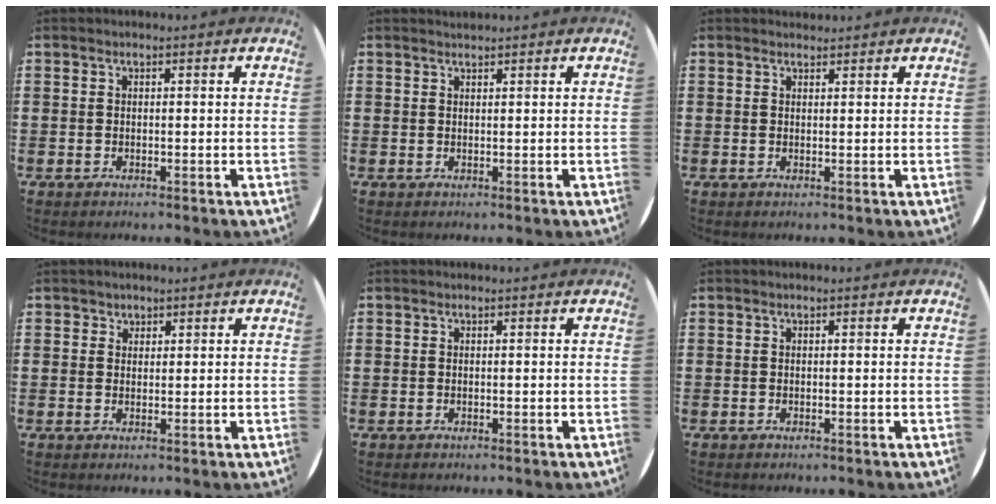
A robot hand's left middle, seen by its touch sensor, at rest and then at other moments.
{"total": 0.7, "force": [0.6, -0.1, -0.1], "torque": [0.004, 0.002, 0.012]}
{"total": 0.8, "force": [0.8, 0.2, -0.1], "torque": [0.009, -0.001, 0.014]}
{"total": 1.4, "force": [1.1, 0.9, 0.0], "torque": [0.015, -0.005, 0.018]}
{"total": 0.0}
{"total": 0.0}